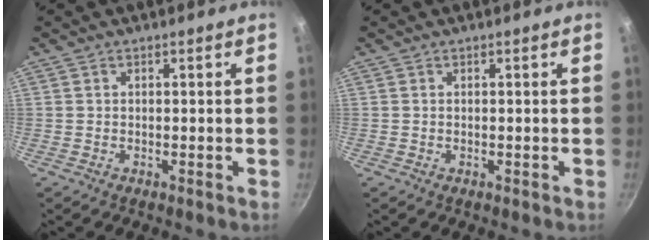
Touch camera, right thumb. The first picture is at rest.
{"total": 0.0}